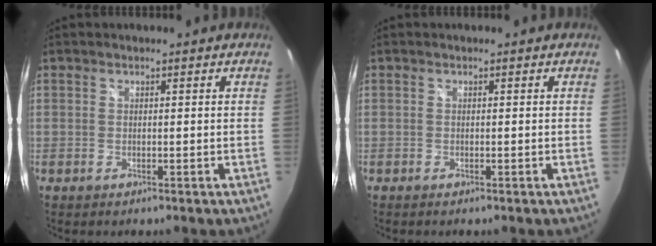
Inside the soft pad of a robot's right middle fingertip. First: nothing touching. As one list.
[{"total": 0.0}]